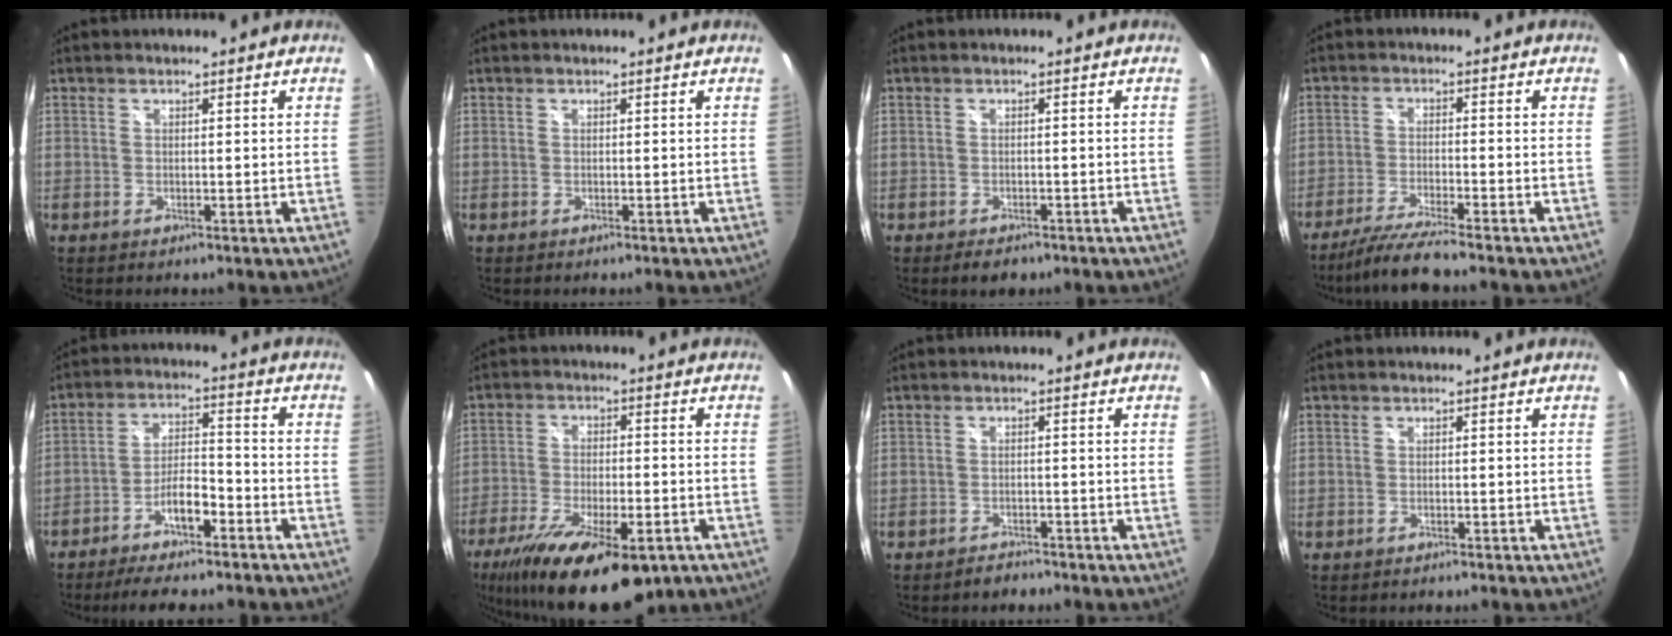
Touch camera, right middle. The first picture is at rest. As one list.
[{"total": 0.0}, {"total": 3.0, "force": [-2.1, 1.6, 1.4], "torque": [-0.027, -0.010, -0.031]}, {"total": 7.4, "force": [-6.5, -0.8, 3.4], "torque": [-0.084, -0.017, -0.118]}, {"total": 11.3, "force": [-8.8, 2.6, 6.5], "torque": [-0.136, 0.015, -0.143]}, {"total": 20.0, "force": [-12.6, 6.9, 13.9], "torque": [-0.268, -0.056, -0.200]}, {"total": 2.3, "force": [-2.0, 1.0, 0.2], "torque": [-0.007, 0.003, -0.030]}, {"total": 0.7, "force": [-0.6, 0.2, 0.2], "torque": [-0.004, 0.000, -0.010]}]